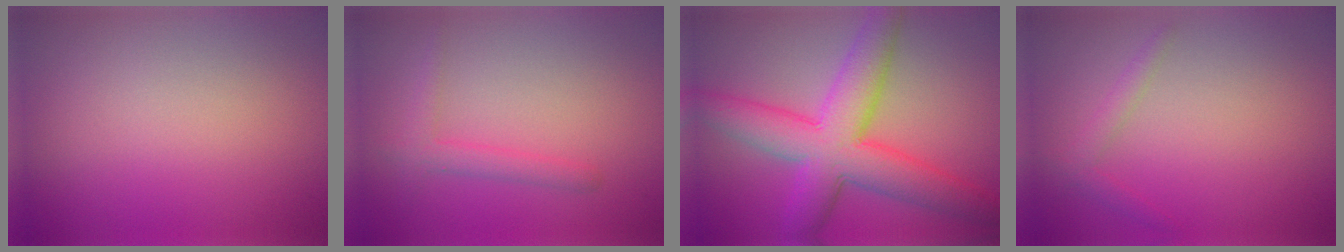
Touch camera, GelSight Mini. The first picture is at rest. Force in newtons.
{"total": 1.9, "press": 1.9, "slide": 0.1}
{"total": 8.6, "press": 8.6, "slide": 0.1}
{"total": 1.4, "press": 1.4, "slide": 0.1}